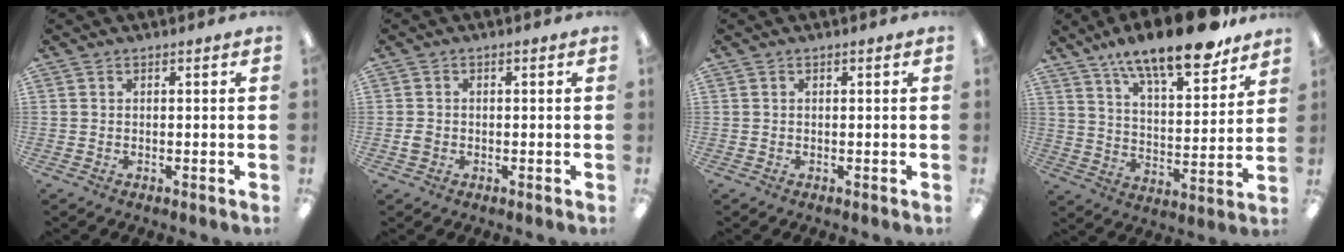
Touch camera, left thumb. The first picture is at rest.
{"total": 1.6, "force": [-0.4, 1.4, 0.8], "torque": [-0.014, 0.004, -0.009]}
{"total": 0.0}
{"total": 17.3, "force": [14.1, 4.3, 9.1], "torque": [-0.148, -0.088, 0.237]}